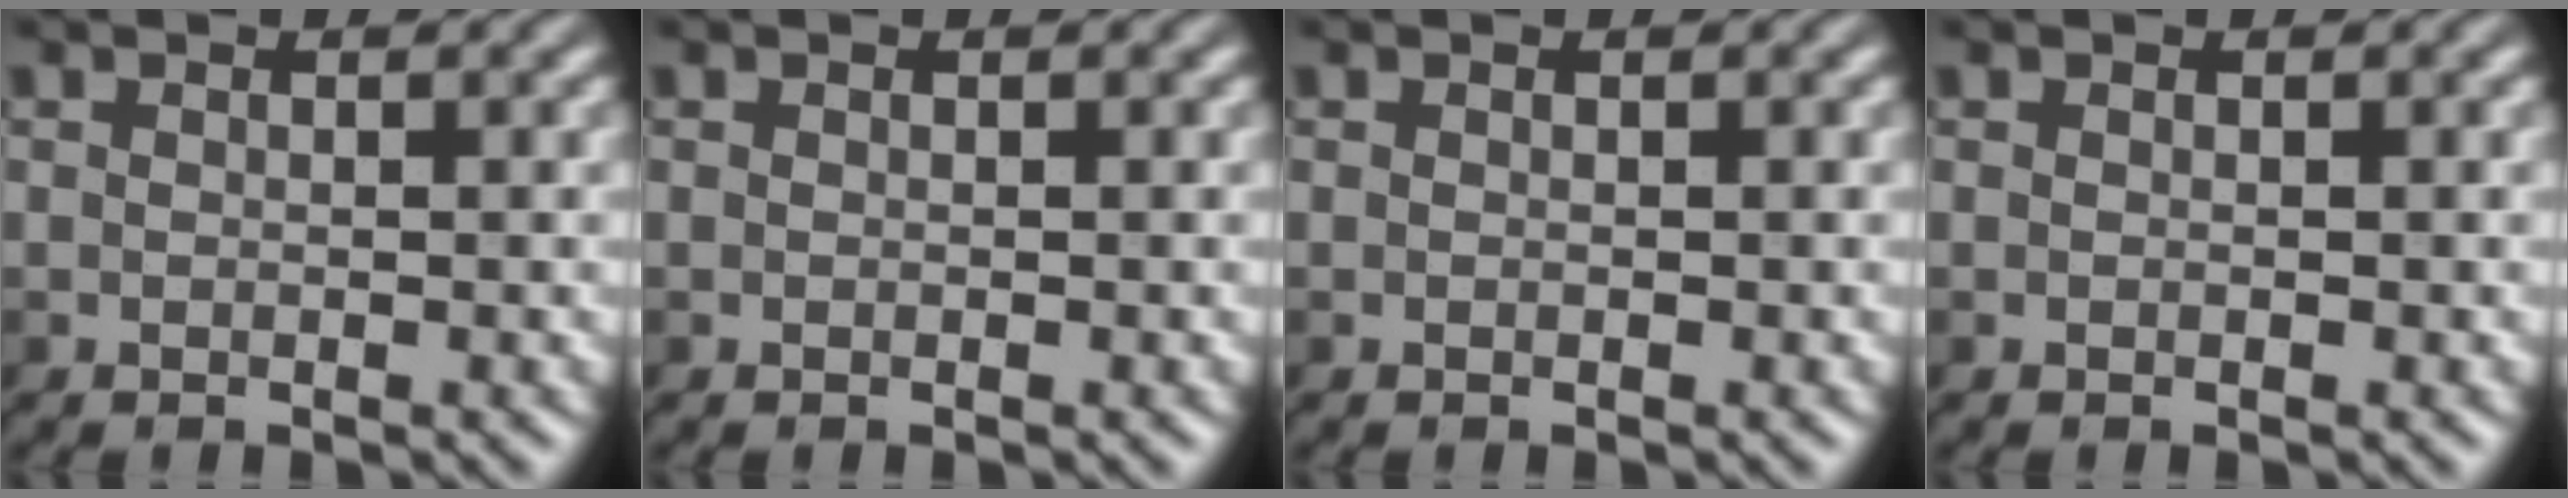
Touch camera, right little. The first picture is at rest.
{"total": 0.0}
{"total": 0.0}
{"total": 0.0}